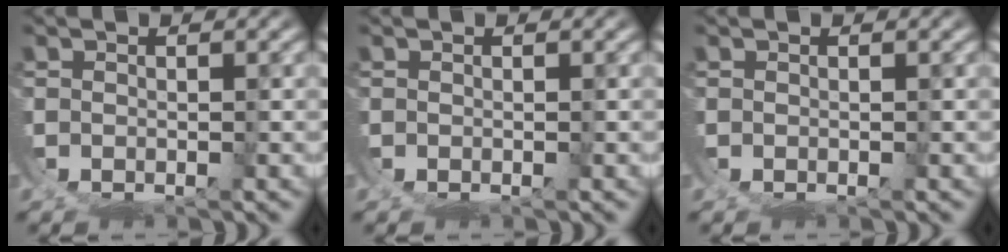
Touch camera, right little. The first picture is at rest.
{"total": 0.0}
{"total": 0.0}